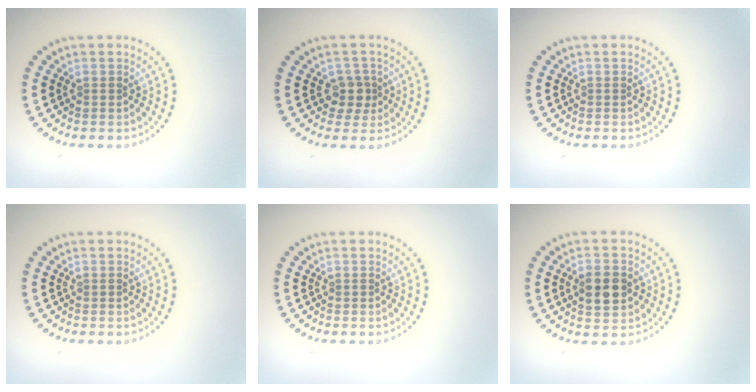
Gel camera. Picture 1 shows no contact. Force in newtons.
{"total": 2.1, "press": 1.7, "slide": 1.3}
{"total": 0.0}
{"total": 0.0}
{"total": 0.0}
{"total": 3.6, "press": 3.6, "slide": 0.2}